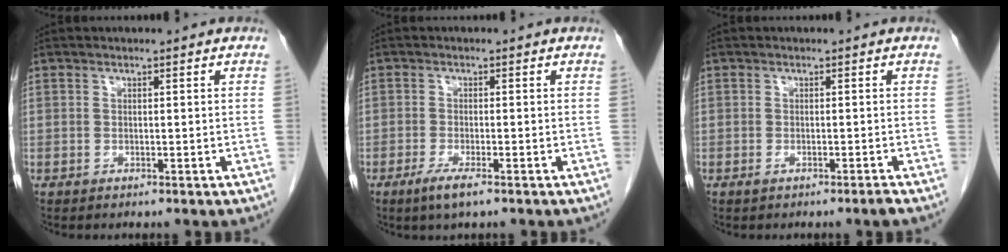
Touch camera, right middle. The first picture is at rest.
{"total": 3.3, "force": [-2.0, 0.3, 2.6], "torque": [-0.053, -0.008, -0.037]}
{"total": 1.3, "force": [-0.9, -0.2, 0.9], "torque": [-0.015, -0.002, -0.016]}